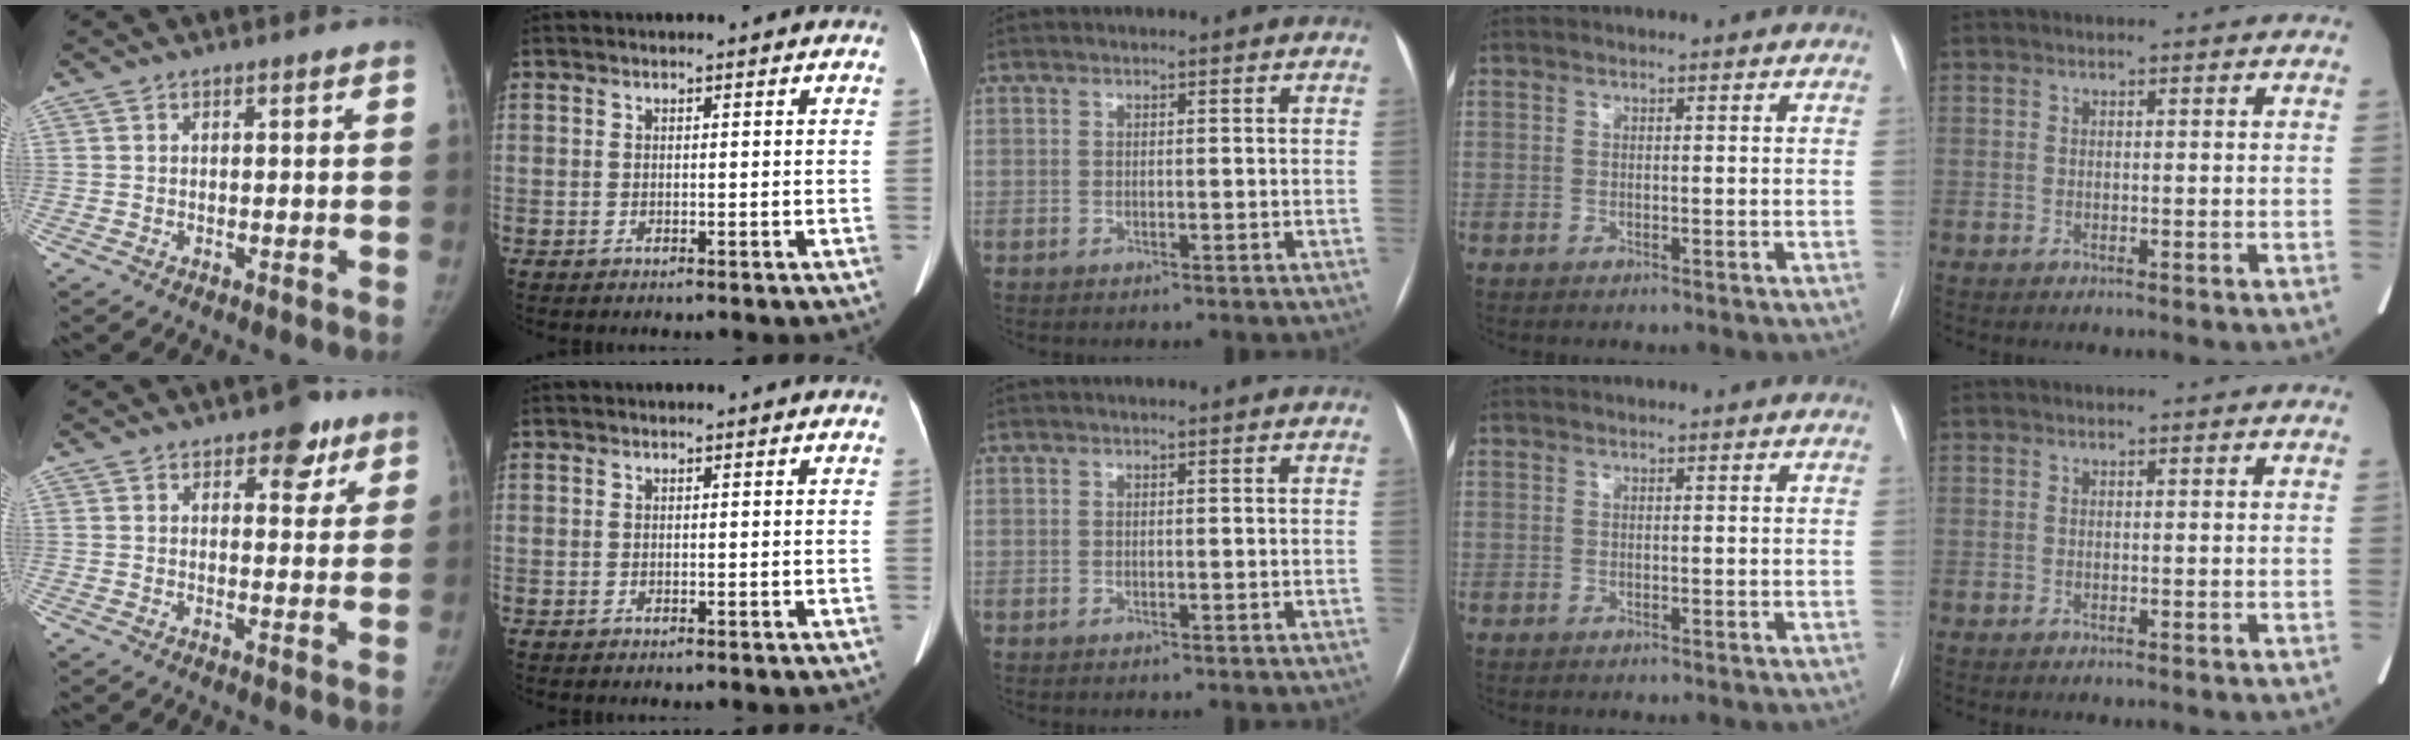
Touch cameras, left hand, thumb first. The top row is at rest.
{"thumb": {"total": 5.9, "force": [3.5, 3.4, 3.3], "torque": [-0.010, -0.014, 0.043]}}